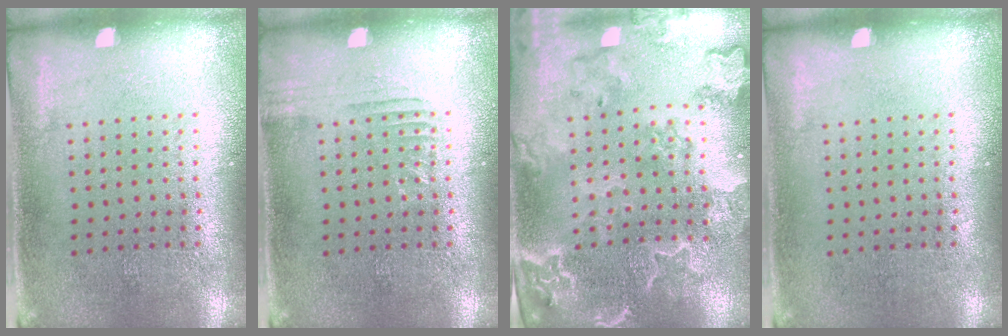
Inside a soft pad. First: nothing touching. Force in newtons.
{"total": 1.2, "press": 1.2, "slide": 0.3}
{"total": 3.2, "press": 2.9, "slide": 1.3}
{"total": 0.0}